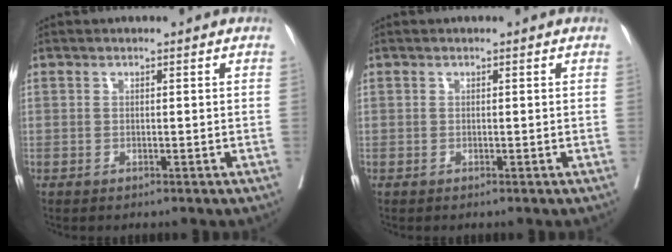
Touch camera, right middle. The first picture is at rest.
{"total": 0.0}